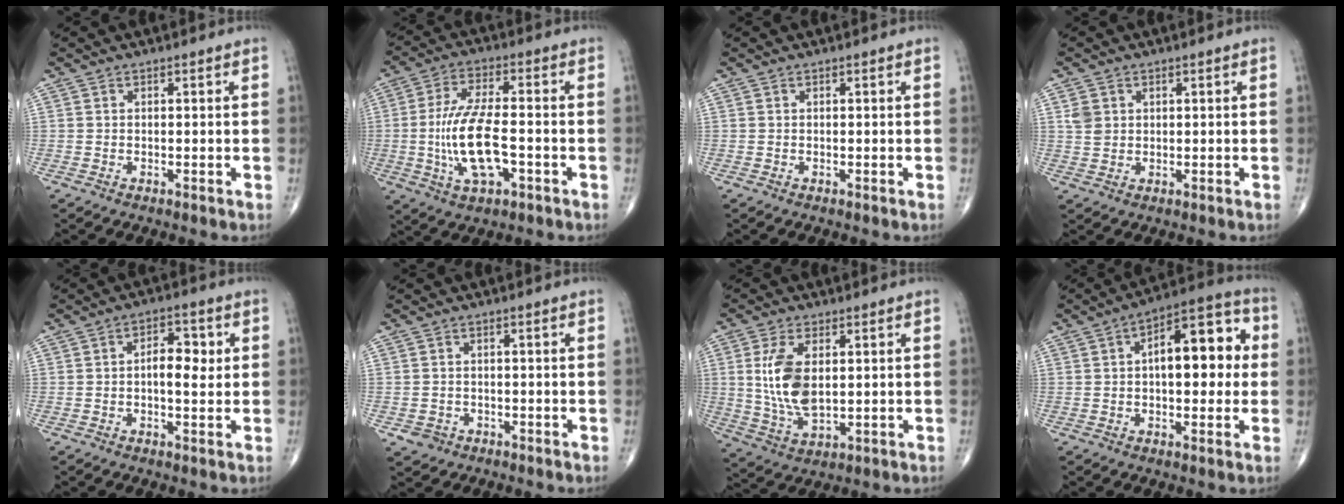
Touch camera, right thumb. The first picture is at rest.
{"total": 12.7, "force": [-2.4, 5.1, 11.4], "torque": [-0.231, 0.013, -0.043]}
{"total": 0.0}
{"total": 3.1, "force": [1.0, 2.5, 1.5], "torque": [-0.020, -0.002, 0.024]}
{"total": 6.1, "force": [0.4, 3.1, 5.2], "torque": [-0.066, 0.006, 0.000]}
{"total": 2.4, "force": [-1.1, 2.1, 0.3], "torque": [0.001, 0.007, -0.014]}
{"total": 10.7, "force": [1.6, 5.5, 9.1], "torque": [-0.181, -0.013, 0.041]}
{"total": 14.9, "force": [1.7, 7.1, 13.0], "torque": [-0.158, 0.030, 0.017]}